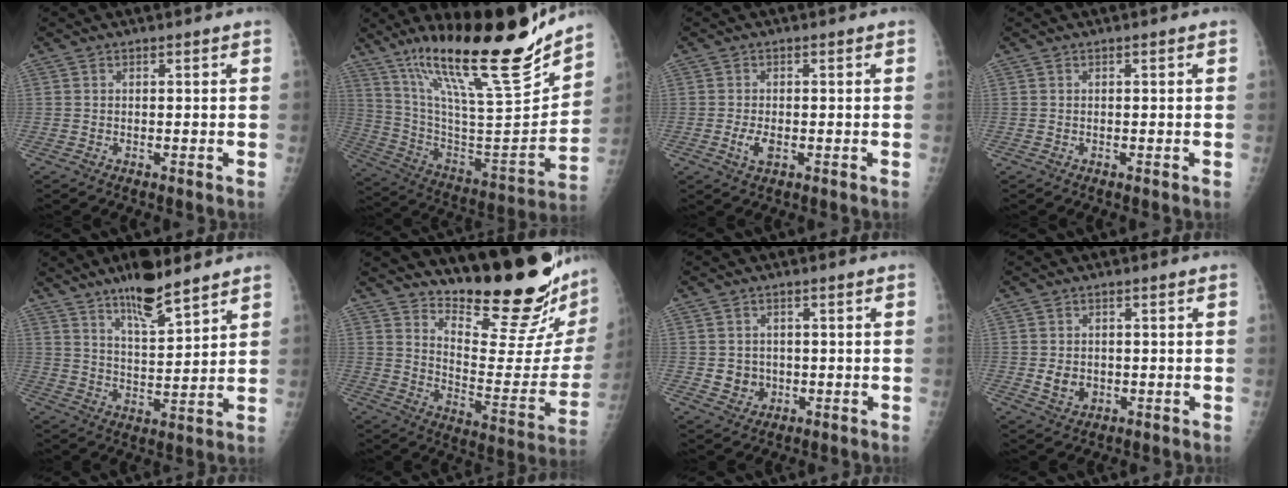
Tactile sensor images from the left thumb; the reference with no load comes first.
{"total": 28.0, "force": [20.4, 5.2, 18.4], "torque": [-0.276, -0.094, 0.350]}
{"total": 2.9, "force": [-0.7, 1.6, 2.4], "torque": [-0.047, -0.003, -0.012]}
{"total": 0.0}
{"total": 11.0, "force": [8.2, 2.7, 6.8], "torque": [-0.100, -0.055, 0.144]}
{"total": 23.1, "force": [20.2, 3.1, 10.9], "torque": [-0.127, -0.187, 0.284]}
{"total": 4.0, "force": [-0.2, 3.7, 1.4], "torque": [-0.003, 0.002, 0.005]}
{"total": 3.9, "force": [-0.3, 3.2, 2.2], "torque": [-0.022, -0.001, 0.006]}